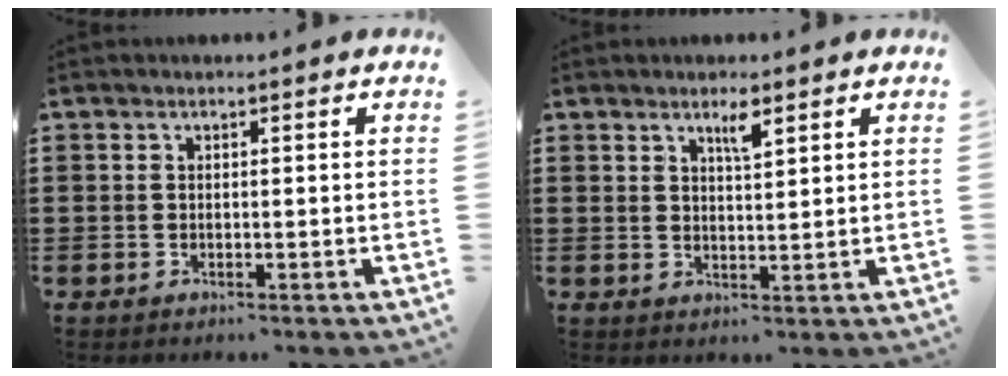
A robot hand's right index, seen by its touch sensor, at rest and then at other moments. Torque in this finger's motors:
{"motor_torque": [-0.07, 0.08, 0.16, 0.02]}